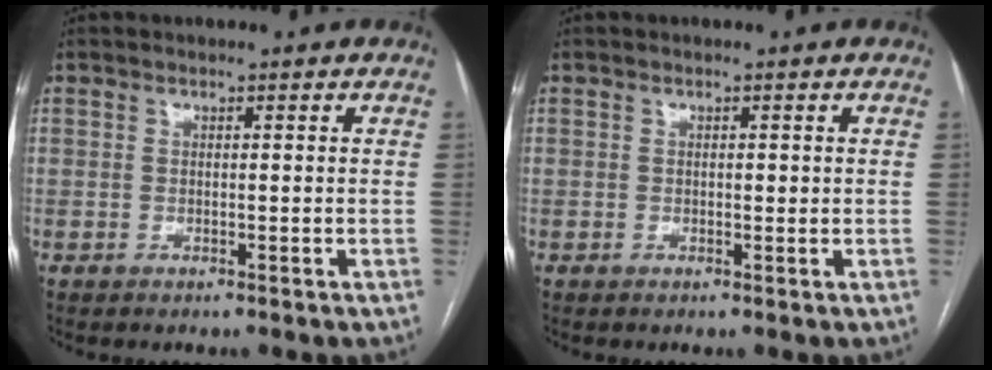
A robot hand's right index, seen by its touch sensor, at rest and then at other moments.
{"total": 0.7, "force": [0.1, 0.4, 0.5], "torque": [-0.005, 0.001, 0.001]}